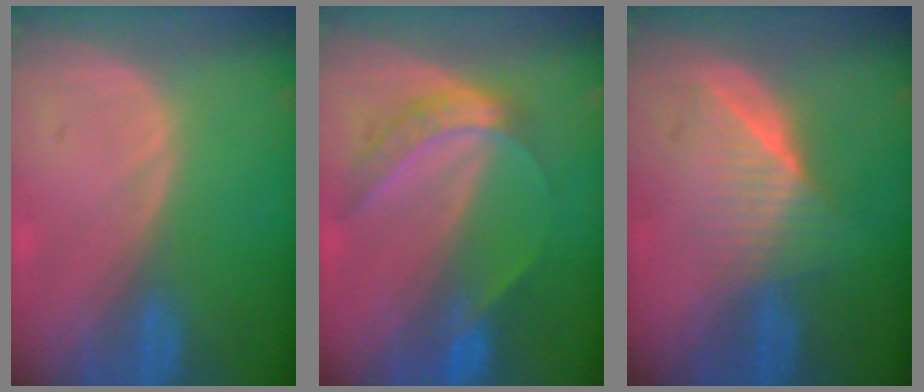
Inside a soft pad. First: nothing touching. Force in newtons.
{"total": 6.3, "press": 5.2, "slide": 3.4}
{"total": 6.3, "press": 5.8, "slide": 2.6}